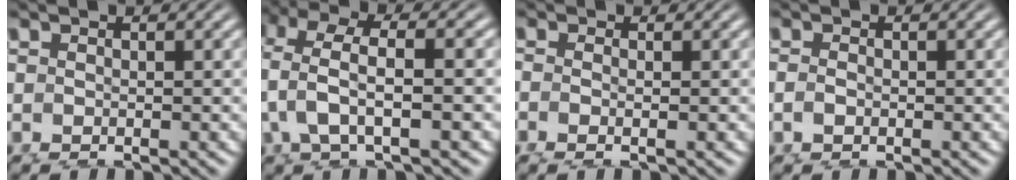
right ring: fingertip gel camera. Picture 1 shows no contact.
{"total": 4.4, "force": [2.3, 2.2, 3.1], "torque": [-0.090, 0.001, 0.039]}
{"total": 1.7, "force": [-0.4, 0.7, 1.5], "torque": [-0.053, -0.016, 0.004]}
{"total": 0.6, "force": [-0.3, 0.3, 0.4], "torque": [-0.014, -0.006, -0.002]}